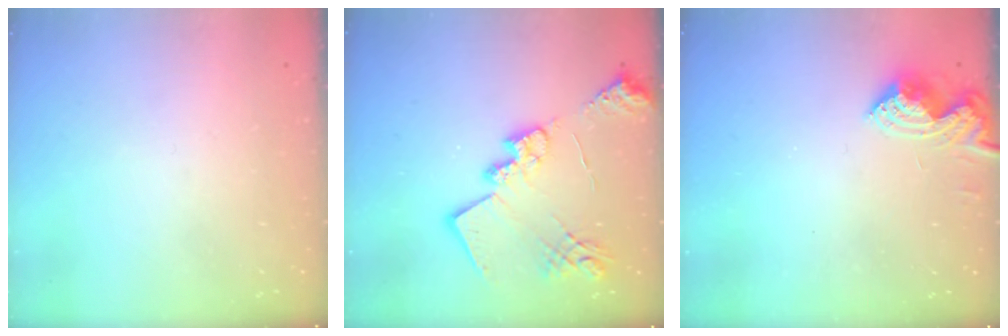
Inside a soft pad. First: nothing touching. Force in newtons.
{"total": 19.5, "press": 19.4, "slide": 1.7}
{"total": 8.6, "press": 8.6, "slide": 0.4}